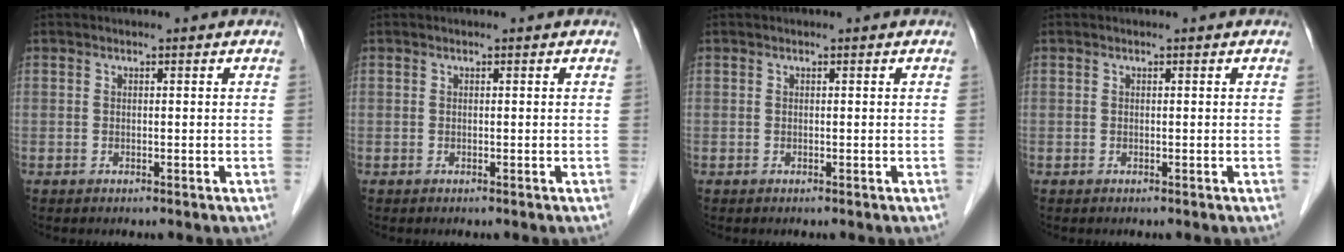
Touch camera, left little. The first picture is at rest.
{"total": 0.0}
{"total": 0.0}
{"total": 0.0}